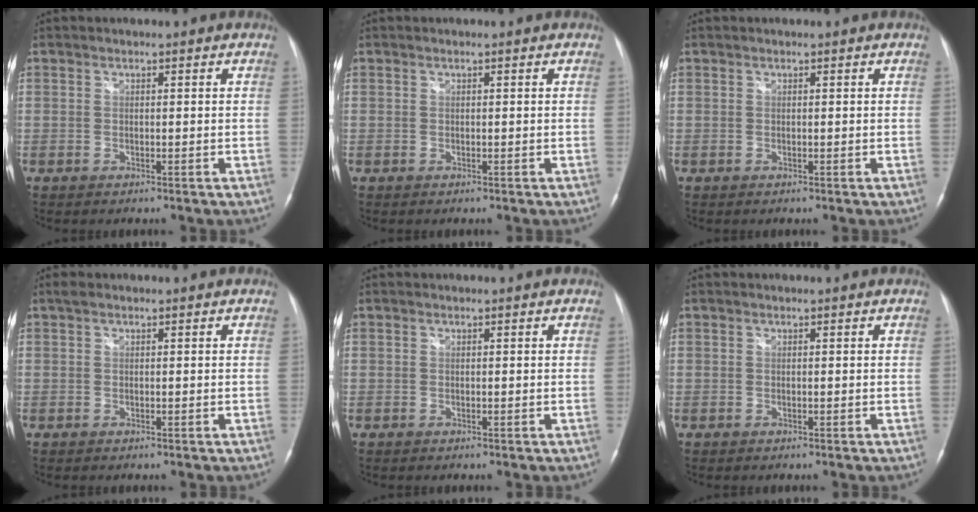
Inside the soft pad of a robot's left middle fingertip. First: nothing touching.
{"total": 0.0}
{"total": 0.0}
{"total": 0.8, "force": [0.6, 0.3, 0.4], "torque": [-0.012, 0.016, 0.012]}
{"total": 0.0}
{"total": 0.0}